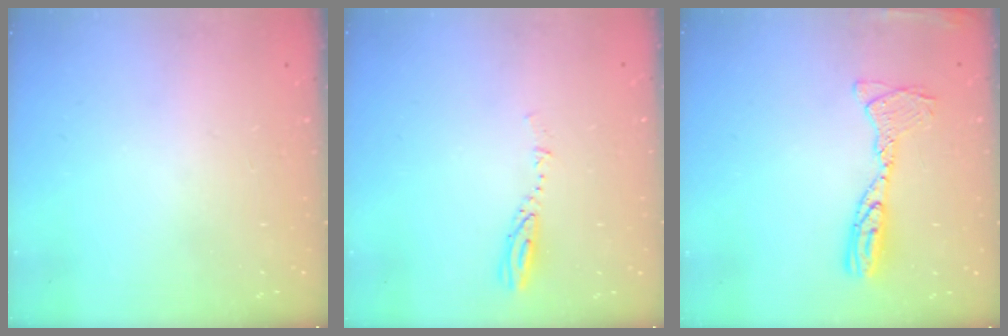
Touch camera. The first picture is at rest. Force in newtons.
{"total": 3.8, "press": 3.8, "slide": 0.1}
{"total": 11.6, "press": 11.5, "slide": 1.2}